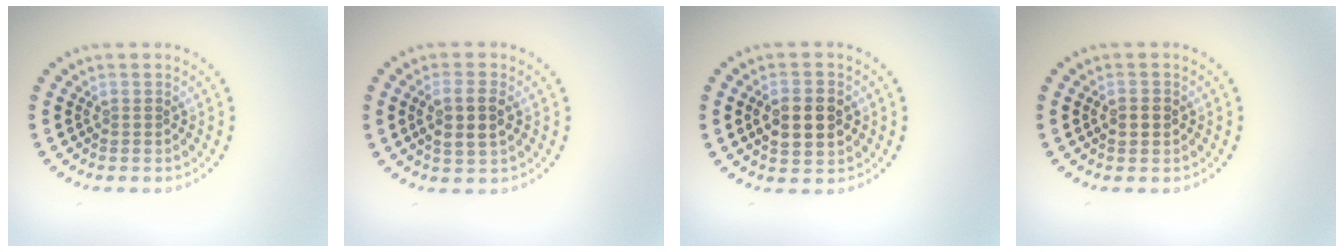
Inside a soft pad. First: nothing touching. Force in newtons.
{"total": 2.8, "press": 2.7, "slide": 0.8}
{"total": 4.5, "press": 4.5, "slide": 0.4}
{"total": 1.8, "press": 1.8, "slide": 0.1}